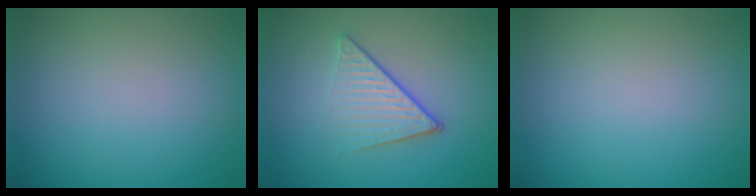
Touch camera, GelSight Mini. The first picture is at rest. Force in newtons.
{"total": 4.2, "press": 2.7, "slide": 3.2}
{"total": 0.0}